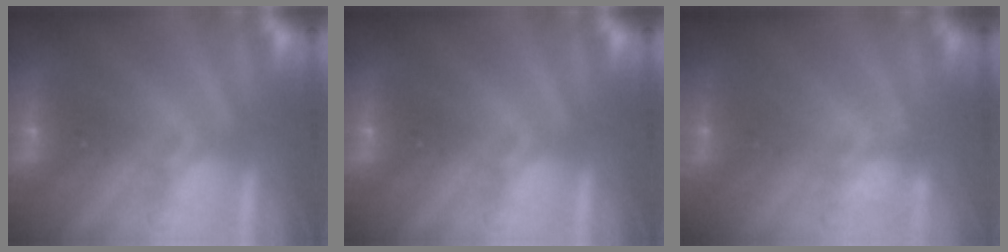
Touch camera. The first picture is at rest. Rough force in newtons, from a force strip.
{"total": 0.0}
{"total": 3.8}